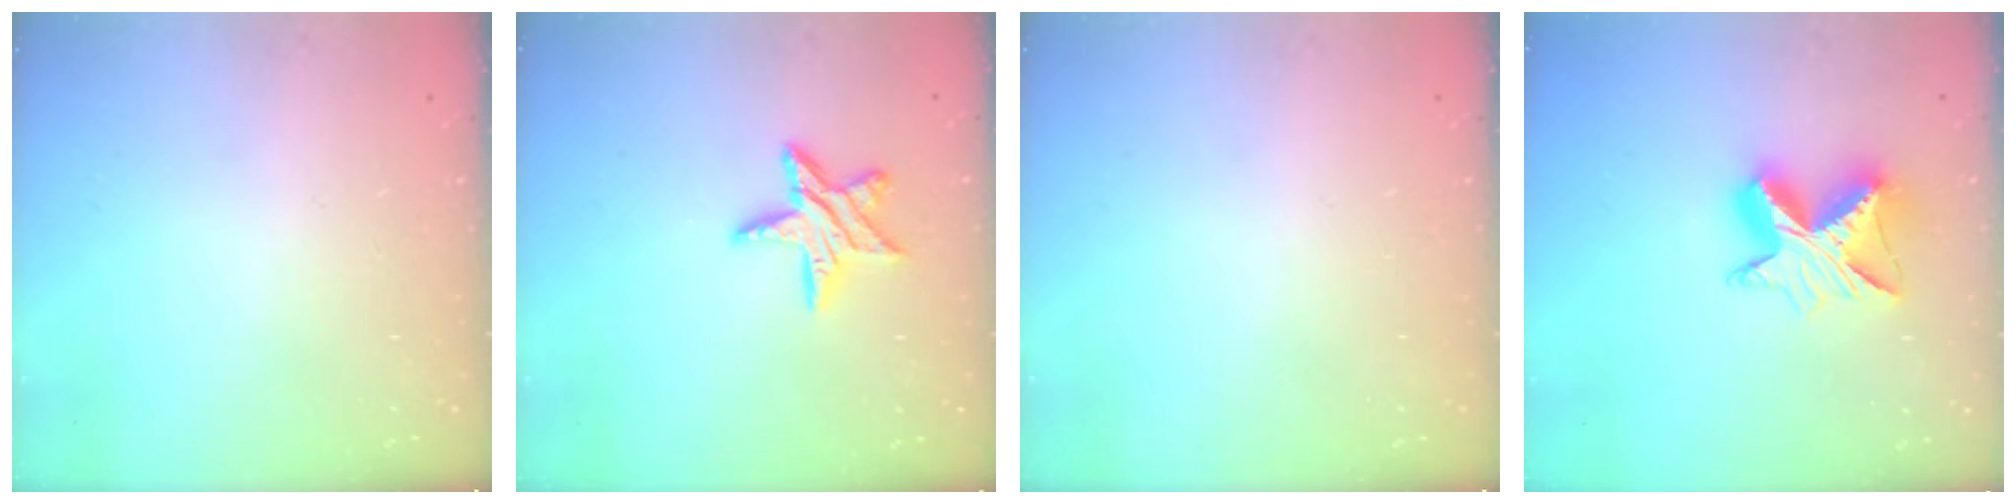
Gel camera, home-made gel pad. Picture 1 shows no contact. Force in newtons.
{"total": 11.2, "press": 11.2, "slide": 0.8}
{"total": 0.0}
{"total": 10.9, "press": 10.9, "slide": 0.7}